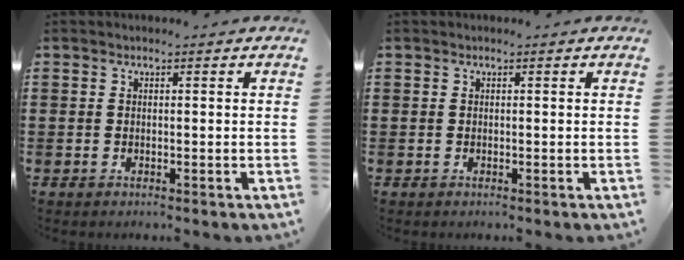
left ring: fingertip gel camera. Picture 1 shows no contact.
{"total": 0.0}